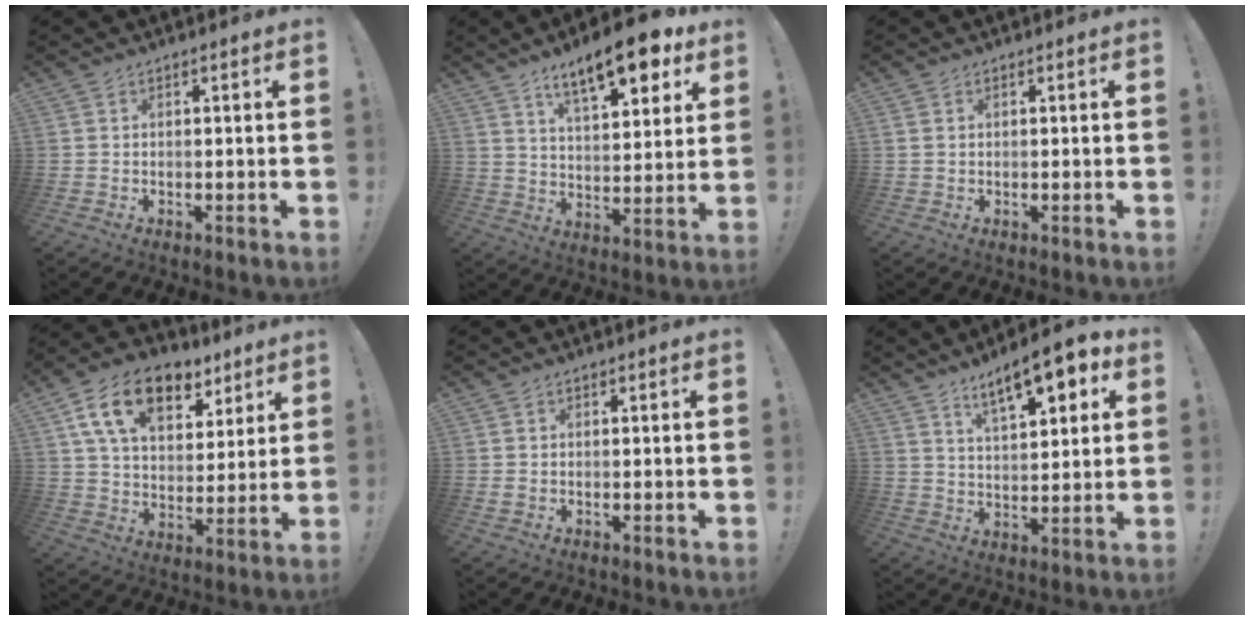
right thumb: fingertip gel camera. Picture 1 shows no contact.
{"total": 15.9, "force": [9.9, 5.0, 11.4], "torque": [-0.179, -0.052, 0.159]}
{"total": 0.9, "force": [0.4, 0.6, 0.5], "torque": [-0.014, 0.003, 0.008]}
{"total": 17.9, "force": [9.8, 10.4, 10.8], "torque": [-0.180, -0.038, 0.178]}
{"total": 0.7, "force": [0.2, 0.6, 0.3], "torque": [-0.001, 0.001, 0.002]}
{"total": 12.5, "force": [7.4, 3.8, 9.3], "torque": [-0.141, -0.037, 0.120]}